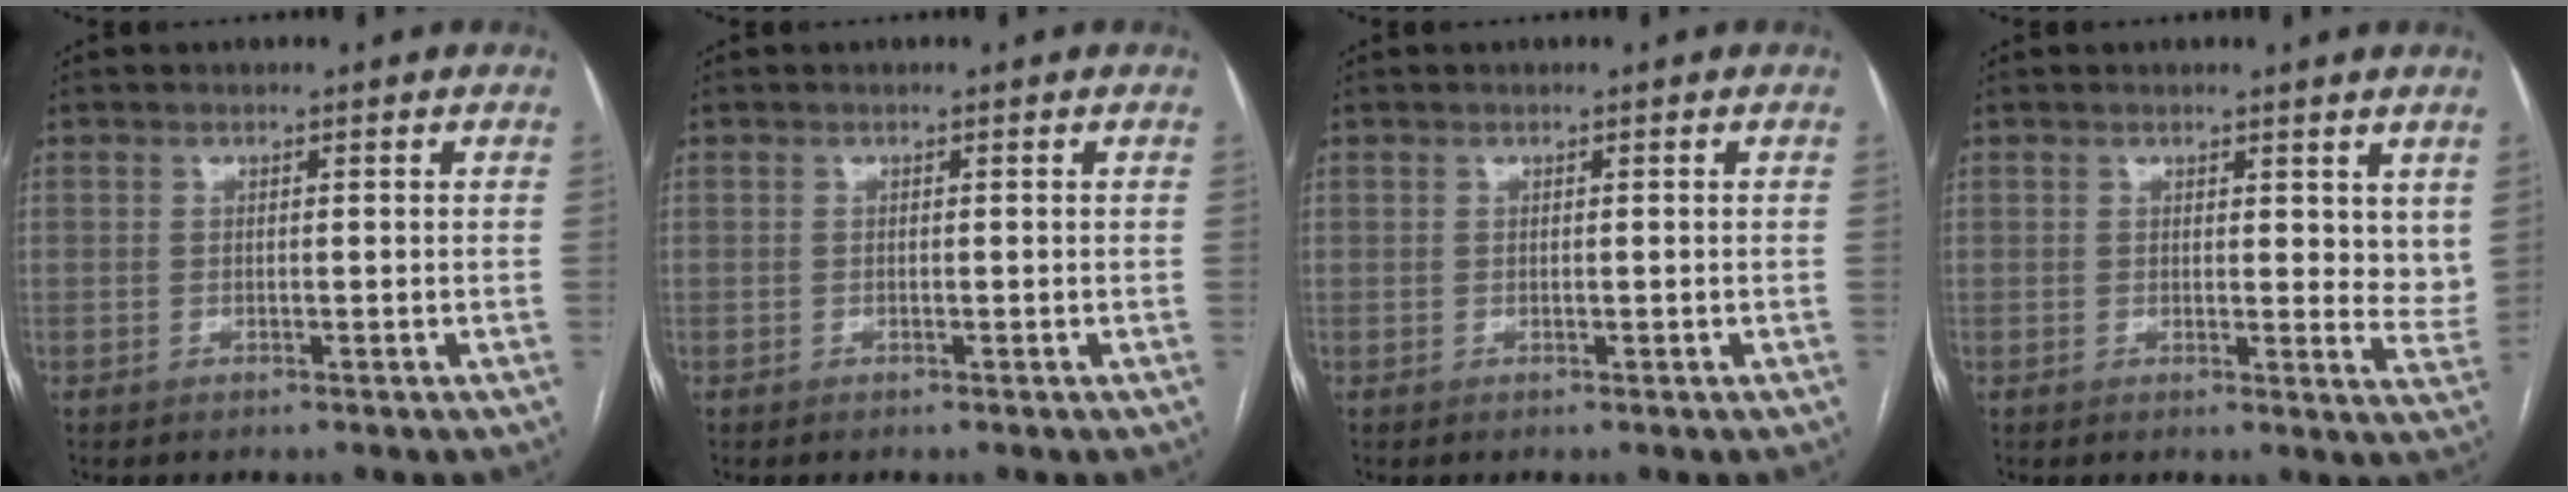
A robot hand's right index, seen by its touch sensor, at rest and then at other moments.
{"total": 0.0}
{"total": 0.0}
{"total": 4.9, "force": [3.2, 2.4, 2.9], "torque": [-0.019, -0.023, 0.034]}